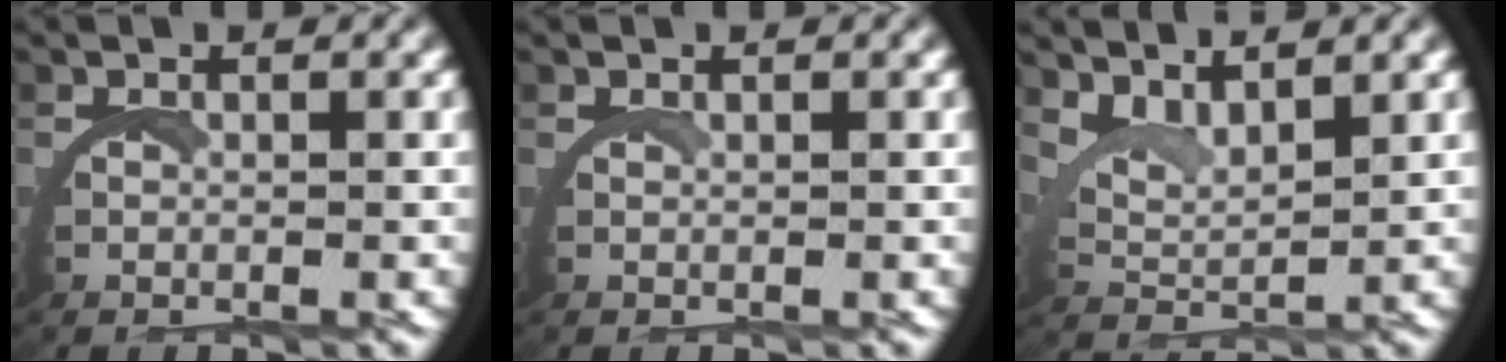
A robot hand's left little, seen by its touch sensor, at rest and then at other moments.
{"total": 0.6, "force": [0.5, -0.3, 0.0], "torque": [-0.003, 0.001, 0.009]}
{"total": 3.9, "force": [3.2, 1.6, 1.6], "torque": [-0.049, -0.002, 0.052]}